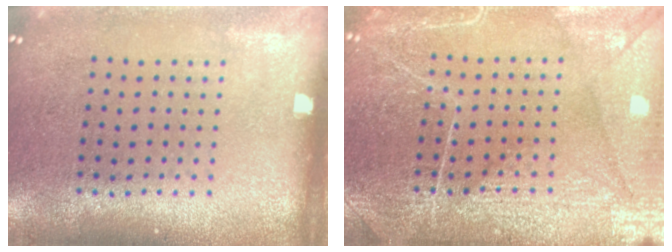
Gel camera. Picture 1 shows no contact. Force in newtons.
{"total": 5.7, "press": 5.6, "slide": 0.7}